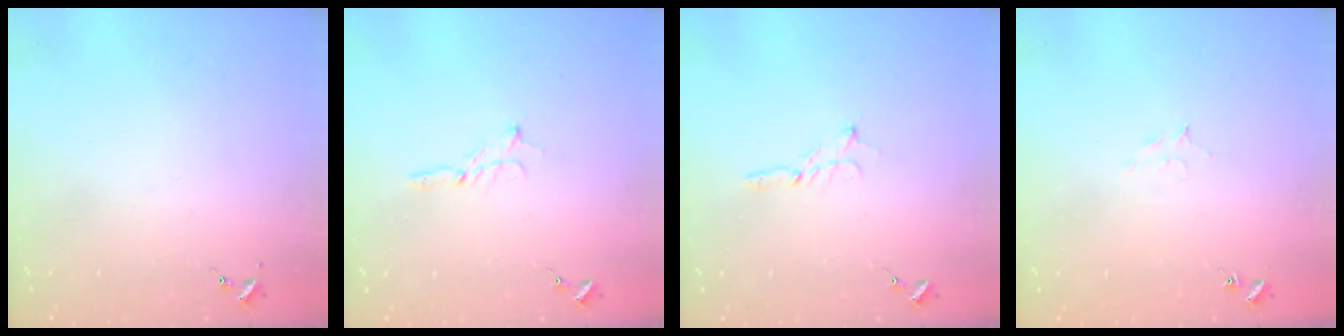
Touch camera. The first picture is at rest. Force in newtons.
{"total": 2.3, "press": 2.3, "slide": 0.2}
{"total": 2.3, "press": 2.3, "slide": 0.2}
{"total": 5.3, "press": 5.1, "slide": 1.0}